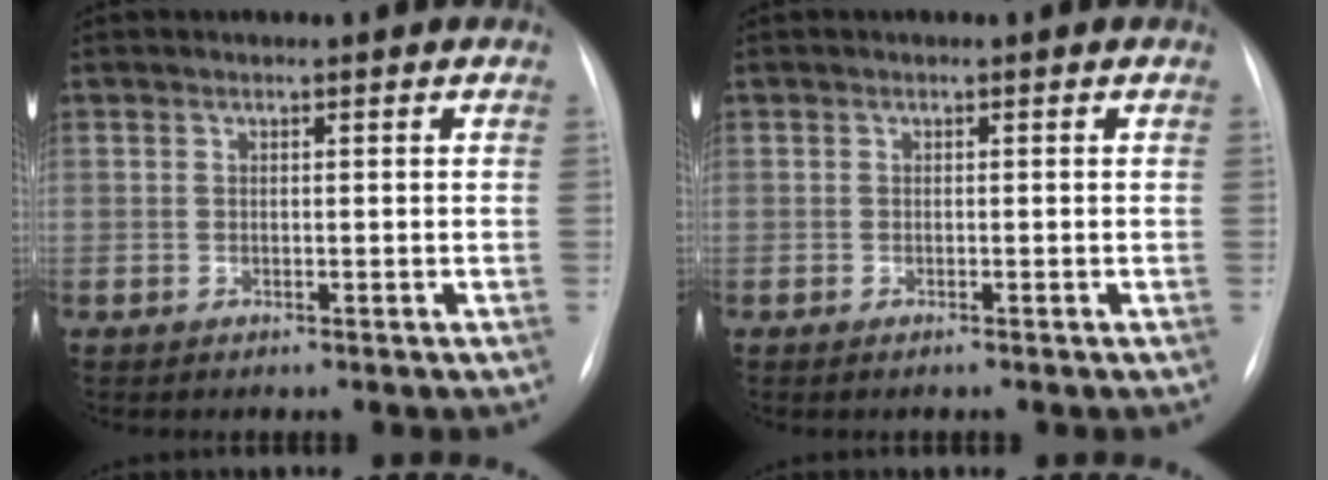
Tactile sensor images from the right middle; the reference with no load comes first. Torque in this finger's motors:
{"motor_torque": [0.25, -0.42, -0.01, 0.01]}